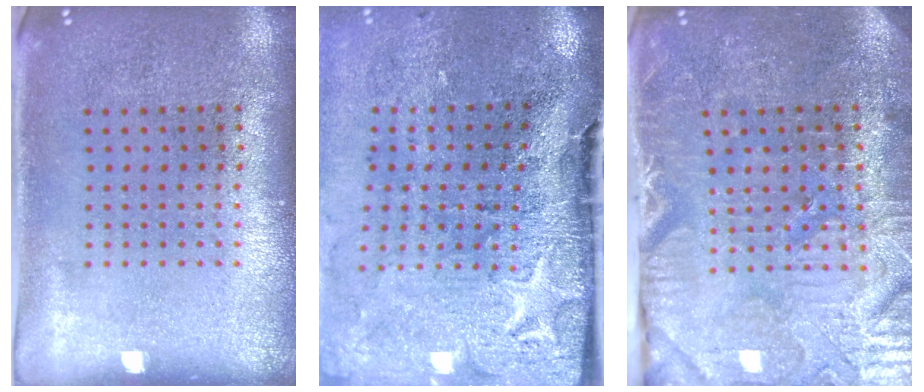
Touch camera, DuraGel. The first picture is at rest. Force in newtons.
{"total": 4.8, "press": 3.8, "slide": 2.9}
{"total": 4.0, "press": 3.9, "slide": 0.6}